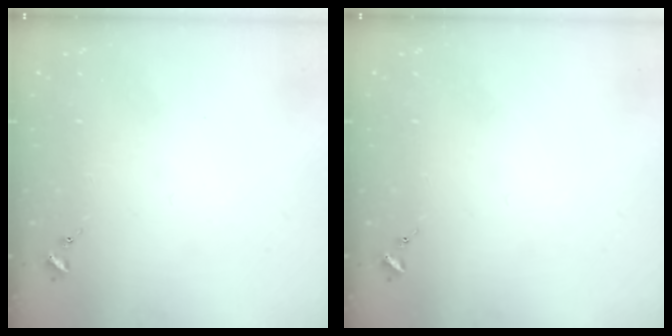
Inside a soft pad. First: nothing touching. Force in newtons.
{"total": 0.0}